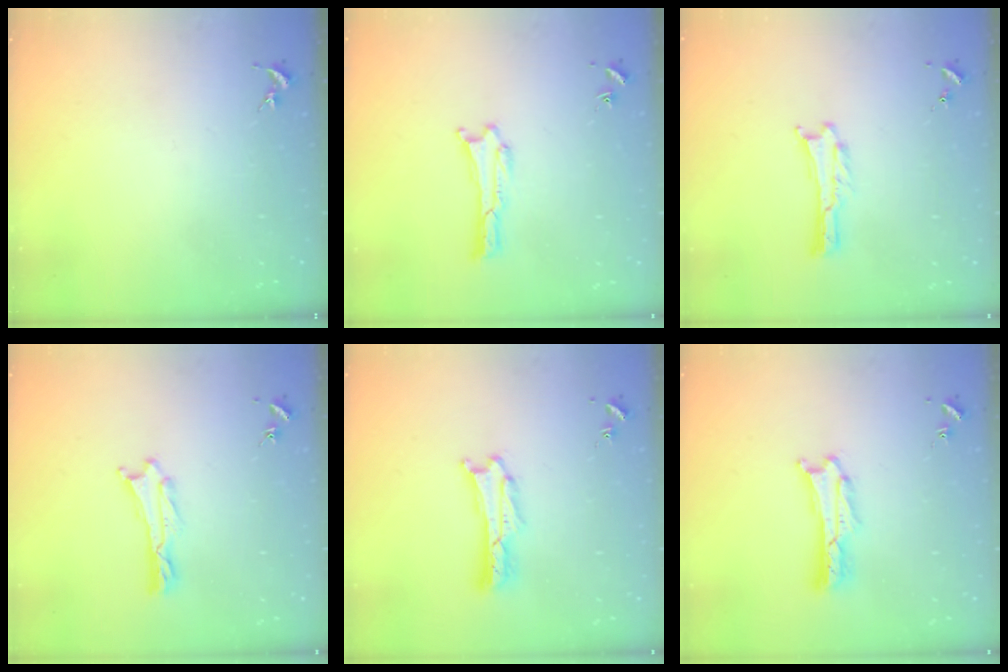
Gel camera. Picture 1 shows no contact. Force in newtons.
{"total": 0.0}
{"total": 0.0}
{"total": 0.6, "press": 0.6, "slide": 0.1}
{"total": 1.4, "press": 1.4, "slide": 0.0}
{"total": 1.4, "press": 1.4, "slide": 0.0}